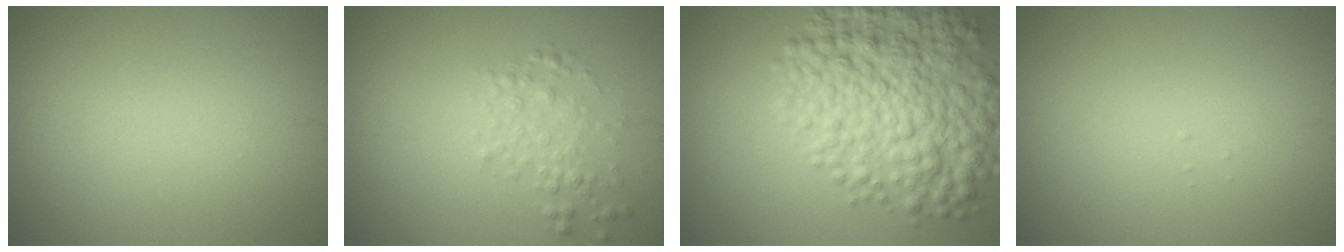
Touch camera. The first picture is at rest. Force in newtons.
{"total": 1.9, "press": 1.9, "slide": 0.0}
{"total": 8.9, "press": 8.9, "slide": 0.2}
{"total": 0.0}